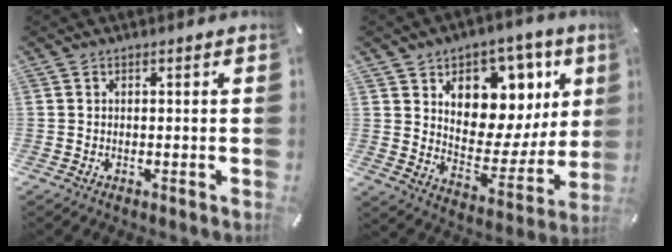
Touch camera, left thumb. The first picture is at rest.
{"total": 13.1, "force": [6.3, 9.7, 6.1], "torque": [-0.069, -0.062, 0.113]}